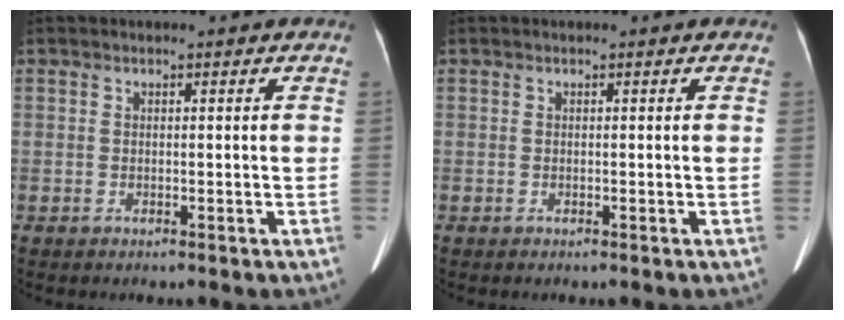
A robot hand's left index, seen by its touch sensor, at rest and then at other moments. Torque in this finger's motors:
{"motor_torque": [-0.02, 0.00, 0.00, -0.01]}